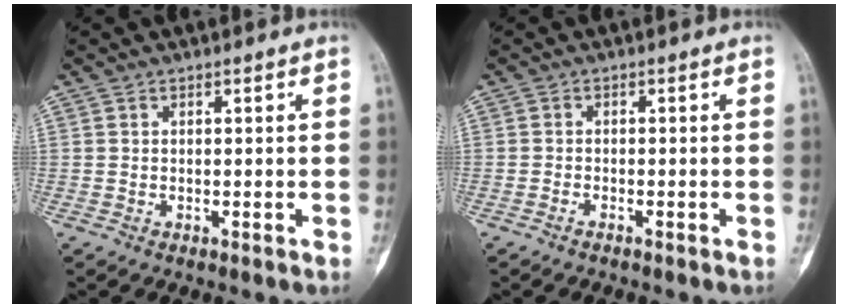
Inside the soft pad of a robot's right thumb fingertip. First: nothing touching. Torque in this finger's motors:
{"motor_torque": [-0.69, -0.24, -0.31, -0.07, -0.05]}